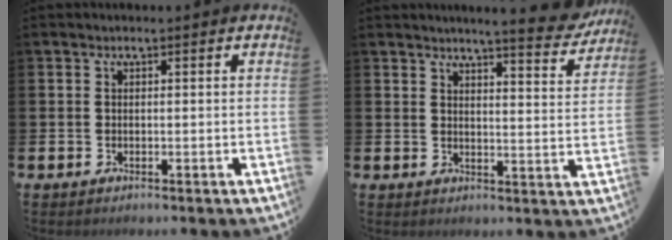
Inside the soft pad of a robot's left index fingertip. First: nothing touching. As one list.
[{"total": 5.7, "force": [5.4, -0.1, 1.8], "torque": [-0.031, -0.035, 0.088]}]